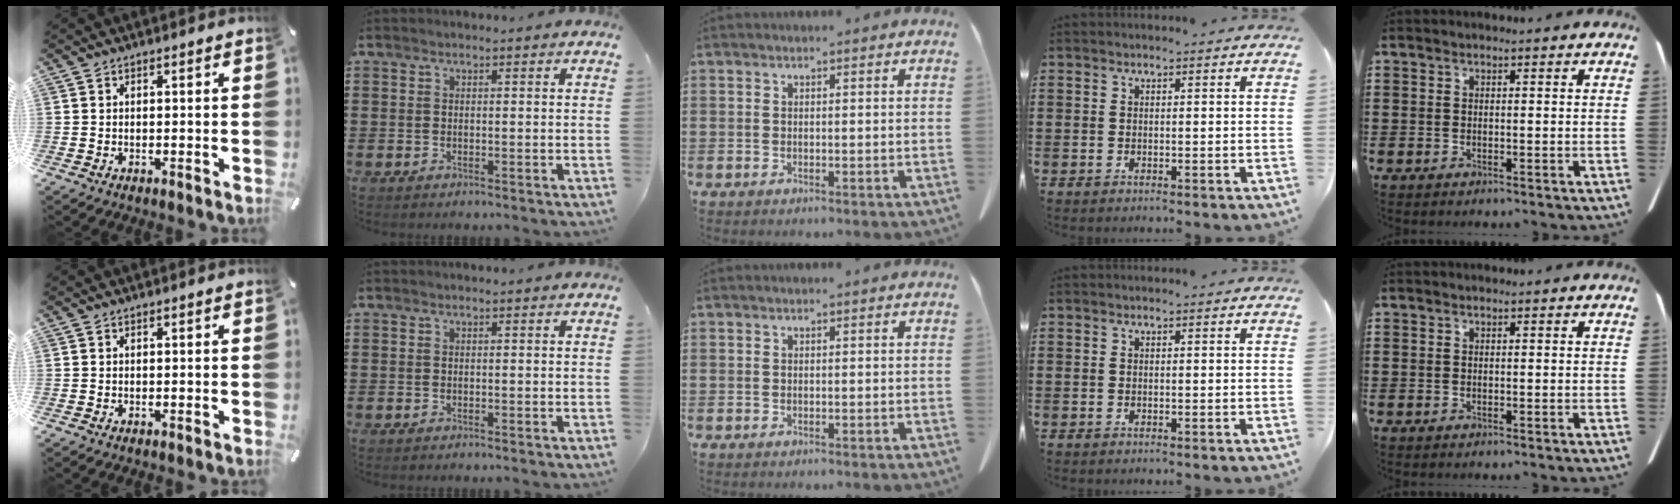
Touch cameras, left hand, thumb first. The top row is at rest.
{}